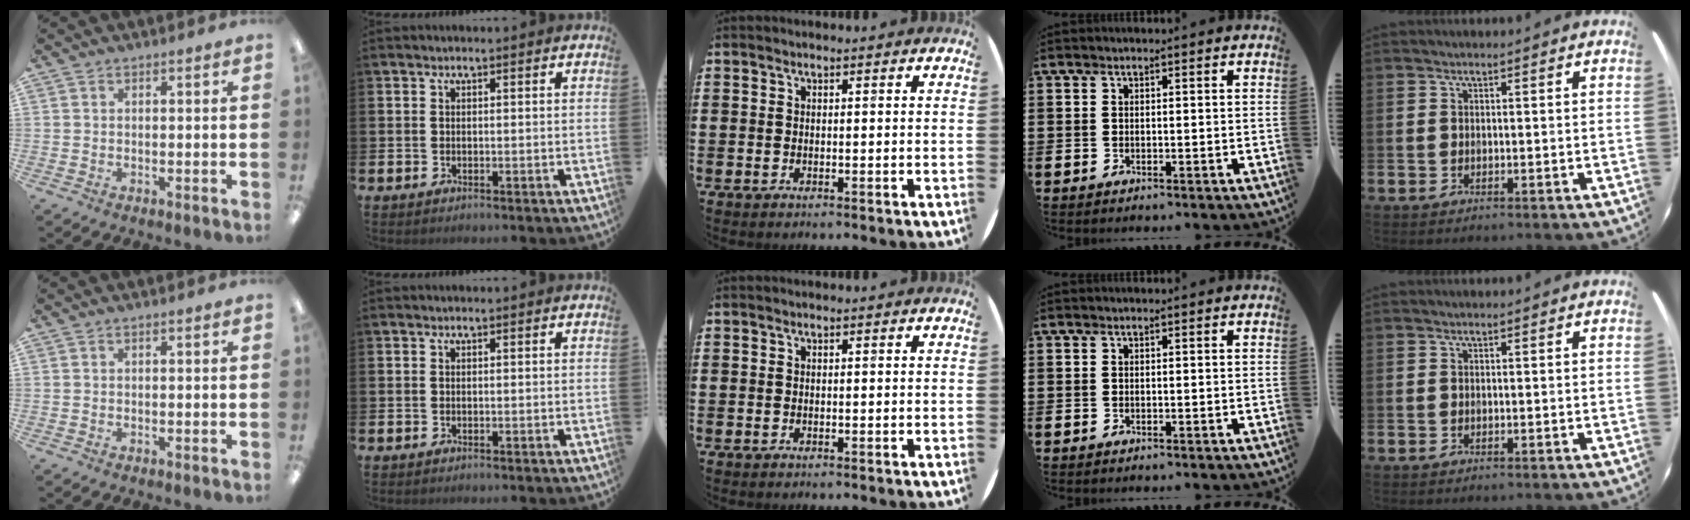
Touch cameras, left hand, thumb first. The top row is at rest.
{}